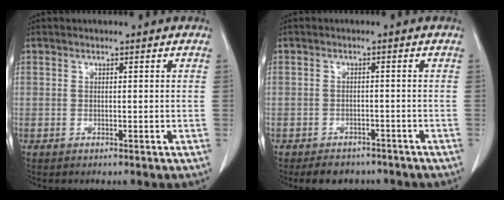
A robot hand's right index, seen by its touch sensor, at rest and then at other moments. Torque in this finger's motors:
{"motor_torque": [-0.05, -0.12, -0.01, -0.01]}